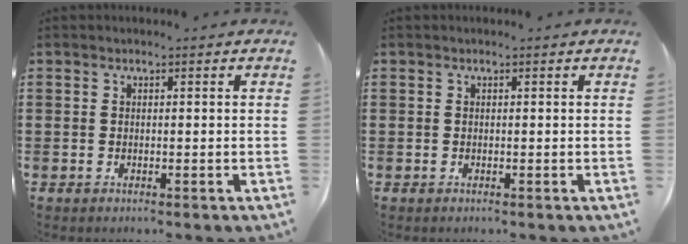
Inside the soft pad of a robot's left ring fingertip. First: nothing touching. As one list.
[{"total": 0.0}]